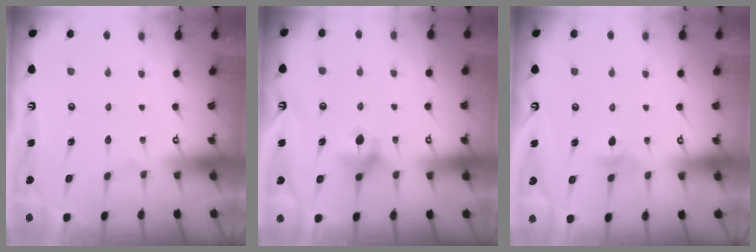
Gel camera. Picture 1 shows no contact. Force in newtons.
{"total": 5.9, "press": 5.9, "slide": 0.8}
{"total": 4.6, "press": 4.5, "slide": 0.9}